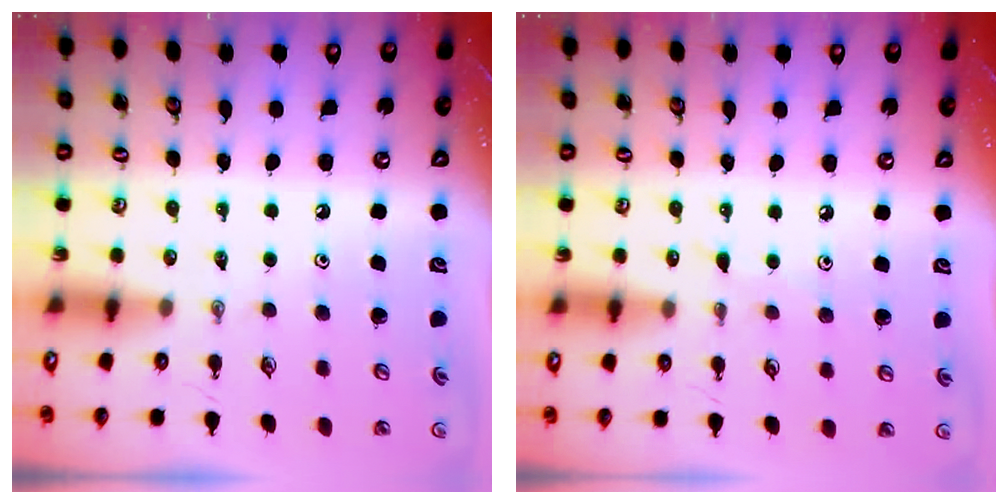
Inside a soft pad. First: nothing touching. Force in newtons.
{"total": 3.4, "press": 3.4, "slide": 0.4}